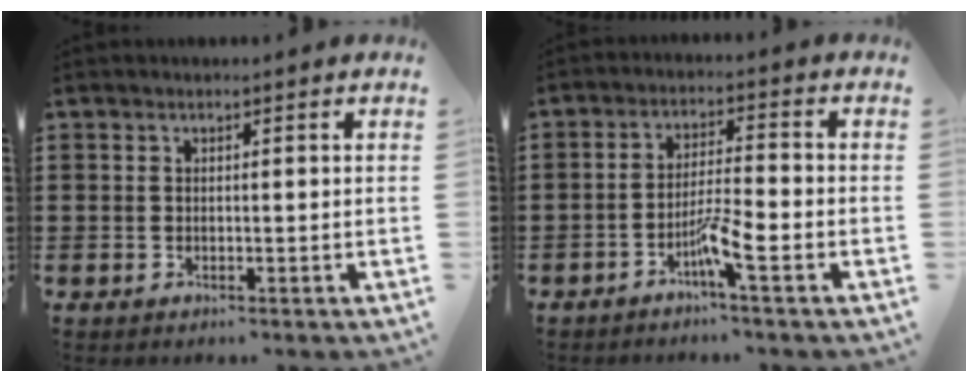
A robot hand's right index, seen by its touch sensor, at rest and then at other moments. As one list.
[{"total": 5.1, "force": [-2.8, 0.2, 4.2], "torque": [-0.093, -0.011, -0.056]}]